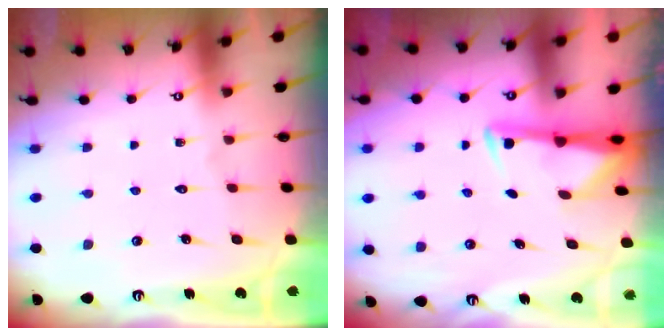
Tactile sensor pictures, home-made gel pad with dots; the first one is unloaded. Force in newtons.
{"total": 2.9, "press": 2.9, "slide": 0.5}